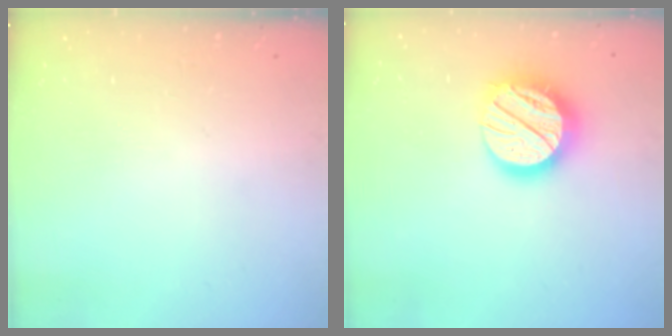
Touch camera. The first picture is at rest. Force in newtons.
{"total": 18.4, "press": 18.3, "slide": 1.6}